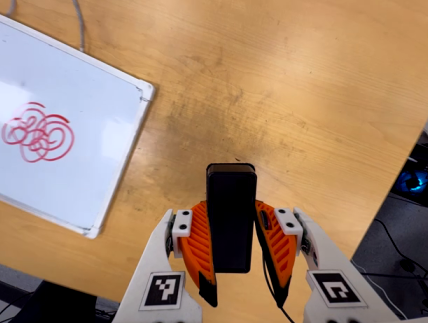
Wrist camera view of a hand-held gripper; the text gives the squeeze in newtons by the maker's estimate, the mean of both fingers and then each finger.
{"total": 4.1, "left": 2.5, "right": 5.7}